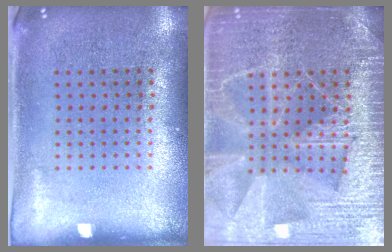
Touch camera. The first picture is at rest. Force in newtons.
{"total": 6.5, "press": 6.4, "slide": 0.8}